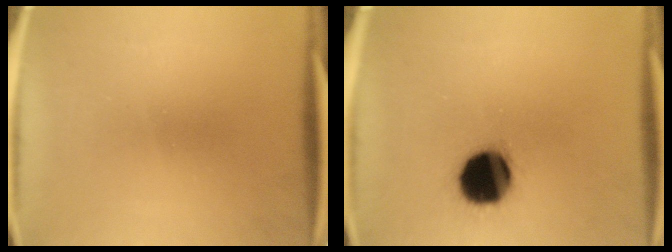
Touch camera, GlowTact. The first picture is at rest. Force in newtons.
{"total": 16.2}